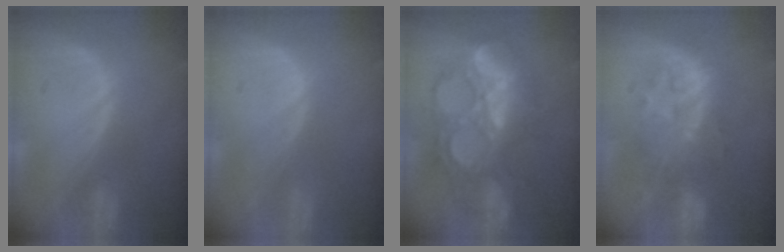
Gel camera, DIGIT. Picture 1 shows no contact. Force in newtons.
{"total": 0.0}
{"total": 10.6, "press": 10.5, "slide": 0.7}
{"total": 8.3, "press": 8.2, "slide": 1.2}